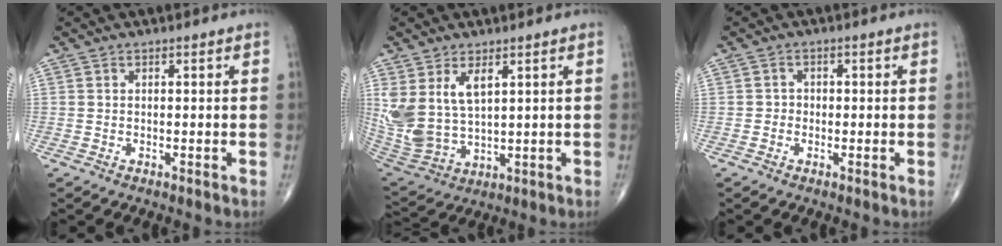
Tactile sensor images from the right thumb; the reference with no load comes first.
{"total": 12.1, "force": [4.4, 6.6, 9.1], "torque": [-0.184, -0.020, 0.106]}
{"total": 1.6, "force": [-0.6, 1.5, 0.4], "torque": [0.011, 0.008, -0.016]}